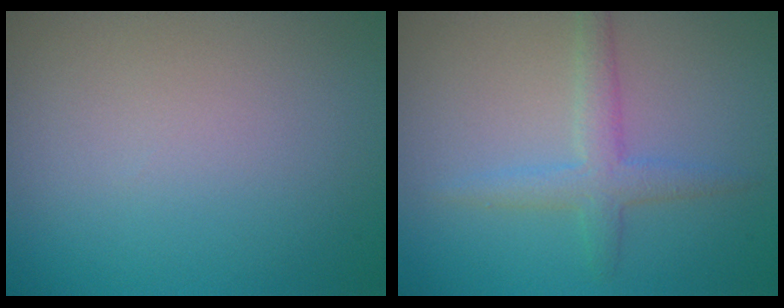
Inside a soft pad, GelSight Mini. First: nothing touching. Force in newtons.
{"total": 2.8, "press": 2.8, "slide": 0.1}